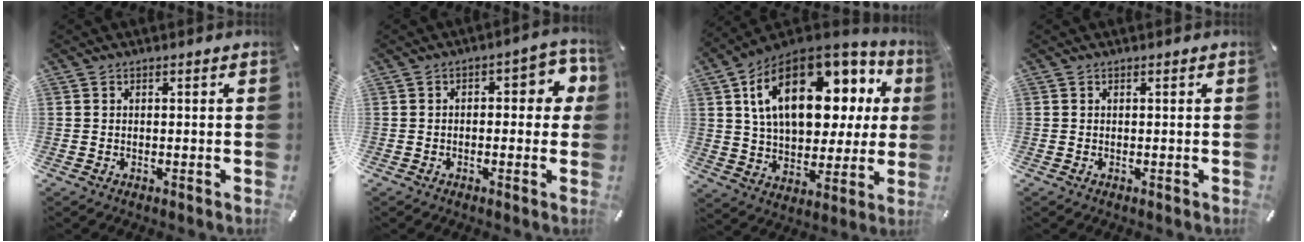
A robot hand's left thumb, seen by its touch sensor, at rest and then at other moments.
{"total": 6.9, "force": [0.1, 3.5, 5.9], "torque": [-0.070, 0.003, -0.009]}
{"total": 22.6, "force": [8.6, 13.2, 16.2], "torque": [-0.285, -0.039, 0.144]}
{"total": 0.0}